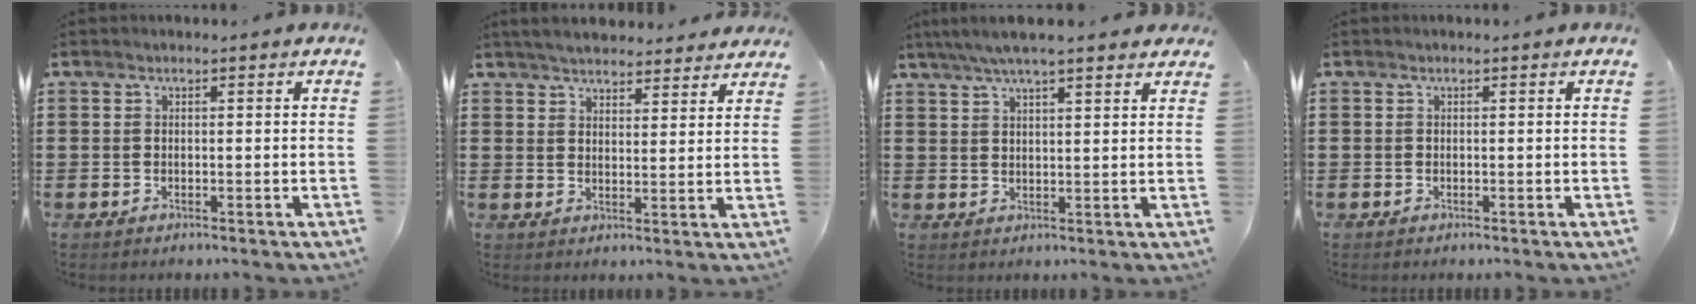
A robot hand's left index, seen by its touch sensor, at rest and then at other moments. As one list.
[{"total": 4.2, "force": [4.1, 0.6, 0.8], "torque": [-0.029, -0.011, 0.076]}, {"total": 5.1, "force": [4.1, 0.5, 3.0], "torque": [-0.067, -0.004, 0.072]}, {"total": 0.0}]